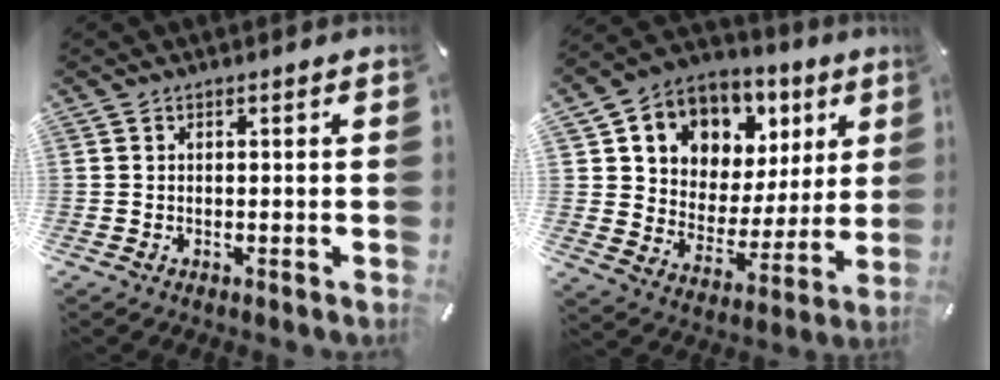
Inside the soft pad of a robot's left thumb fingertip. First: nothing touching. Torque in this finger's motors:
{"motor_torque": [1.85, 1.88, 1.49, -1.28, 0.23]}